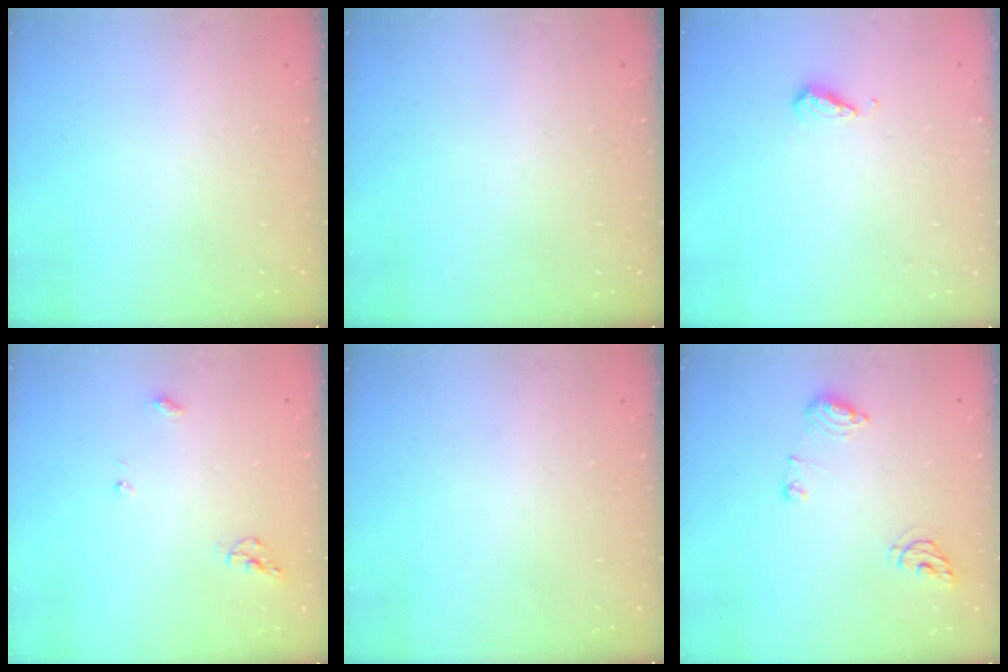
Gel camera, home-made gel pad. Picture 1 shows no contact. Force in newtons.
{"total": 0.0}
{"total": 5.0, "press": 4.8, "slide": 1.3}
{"total": 5.9, "press": 5.9, "slide": 0.6}
{"total": 0.0}
{"total": 8.9, "press": 8.8, "slide": 1.1}